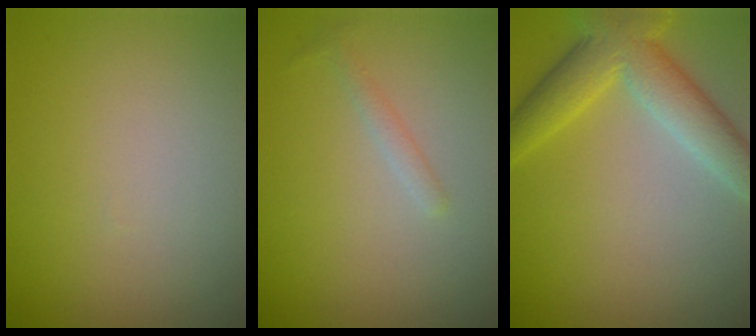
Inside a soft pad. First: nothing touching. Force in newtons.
{"total": 1.1, "press": 1.1, "slide": 0.1}
{"total": 5.9, "press": 5.9, "slide": 0.4}